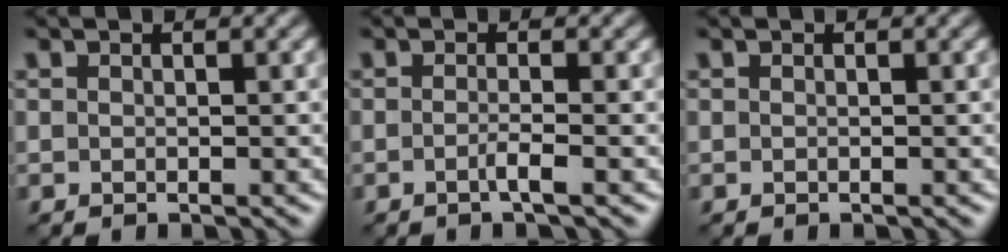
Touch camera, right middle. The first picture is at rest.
{"total": 1.6, "force": [-0.5, 0.3, 1.5], "torque": [-0.023, 0.001, -0.015]}
{"total": 0.0}